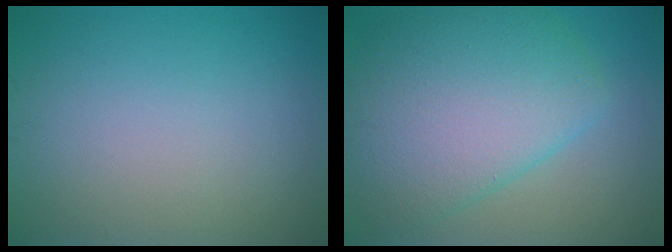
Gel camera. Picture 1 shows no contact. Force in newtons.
{"total": 8.8, "press": 8.8, "slide": 0.1}